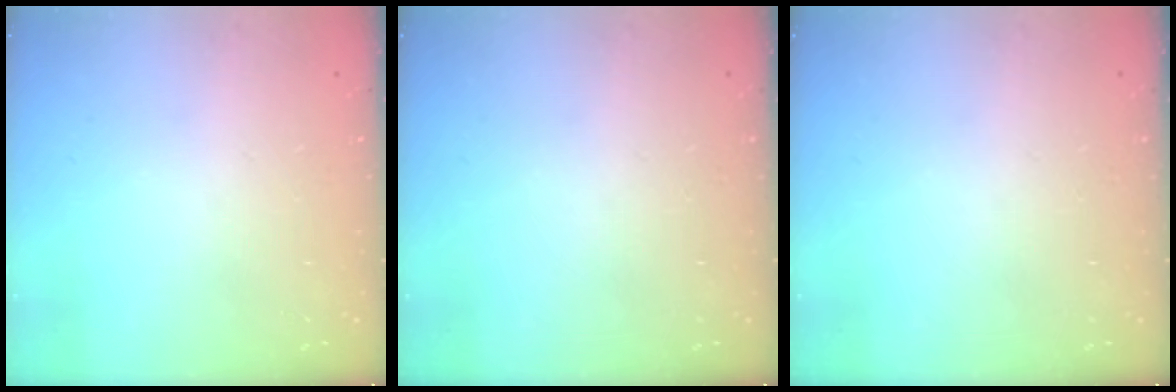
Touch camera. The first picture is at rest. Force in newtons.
{"total": 0.0}
{"total": 0.0}